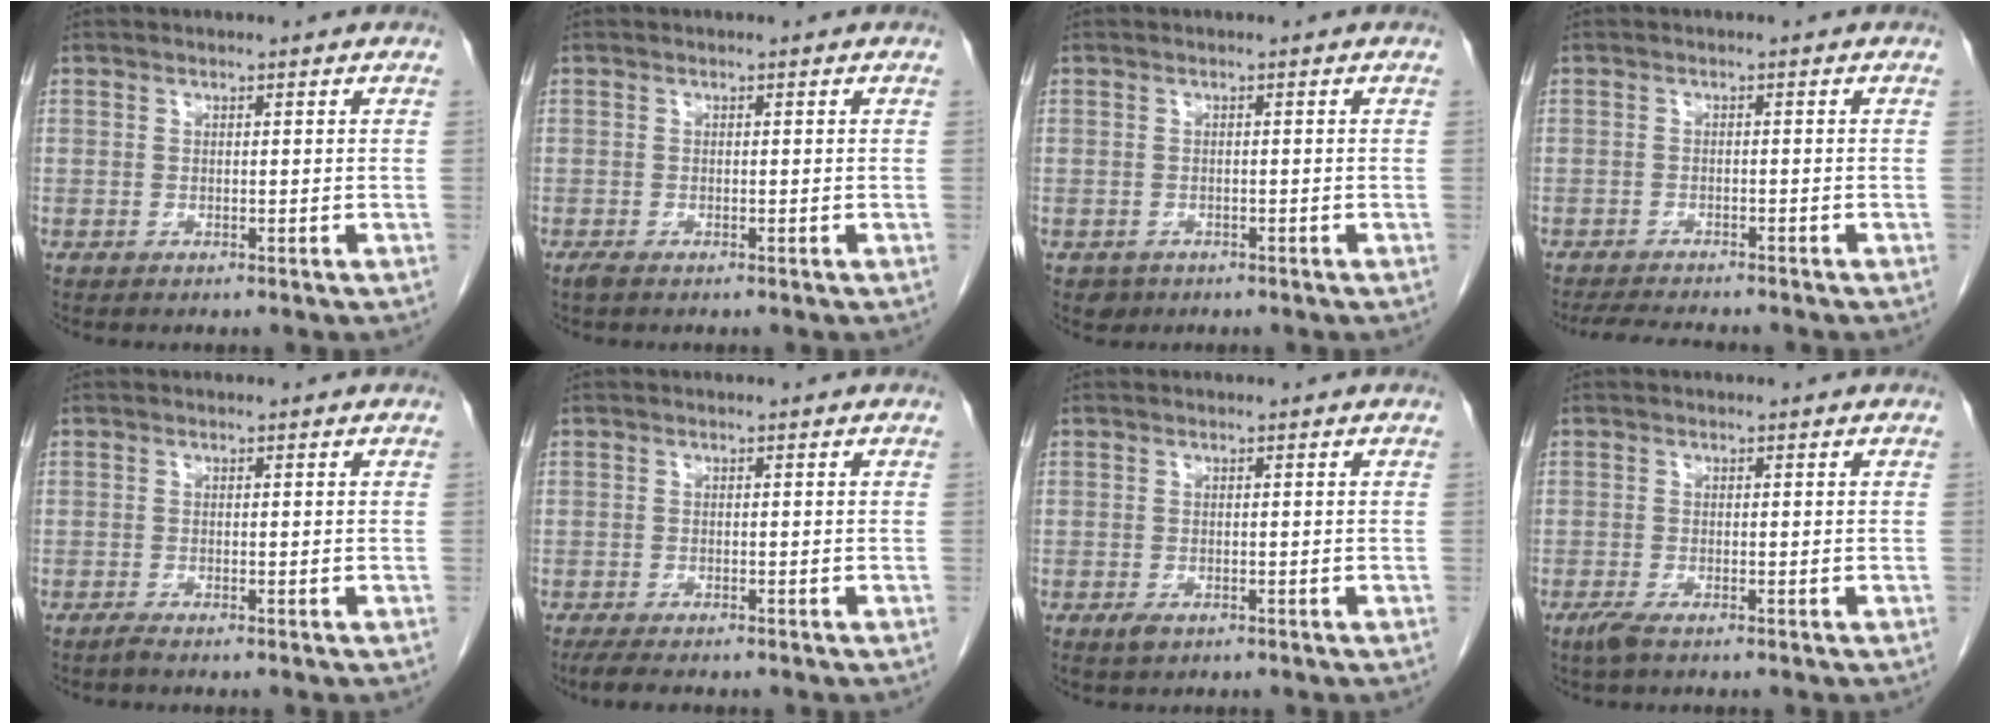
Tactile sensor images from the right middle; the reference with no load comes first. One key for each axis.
{"total": 0.8, "fx": -0.6, "fy": 0.2, "fz": 0.5, "tx": -0.015, "ty": -0.003, "tz": -0.011}
{"total": 1.5, "fx": -0.9, "fy": 1.2, "fz": 0.1, "tx": -0.005, "ty": 0.003, "tz": -0.010}
{"total": 6.0, "fx": -5.5, "fy": 0.7, "fz": 2.2, "tx": -0.035, "ty": -0.014, "tz": -0.086}
{"total": 0.7, "fx": -0.6, "fy": -0.2, "fz": 0.3, "tx": -0.008, "ty": -0.002, "tz": -0.013}
{"total": 3.5, "fx": -2.8, "fy": 0.8, "fz": 2.0, "tx": -0.038, "ty": -0.011, "tz": -0.040}
{"total": 1.4, "fx": -0.7, "fy": 0.7, "fz": 0.9, "tx": -0.018, "ty": -0.001, "tz": -0.008}
{"total": 1.8, "fx": -1.2, "fy": 0.3, "fz": 1.3, "tx": -0.034, "ty": -0.006, "tz": -0.025}